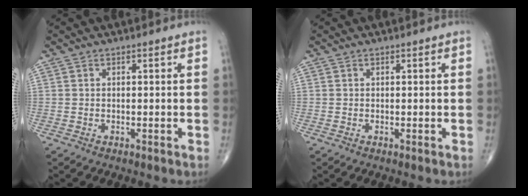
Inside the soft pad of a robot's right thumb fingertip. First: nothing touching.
{"total": 0.0}